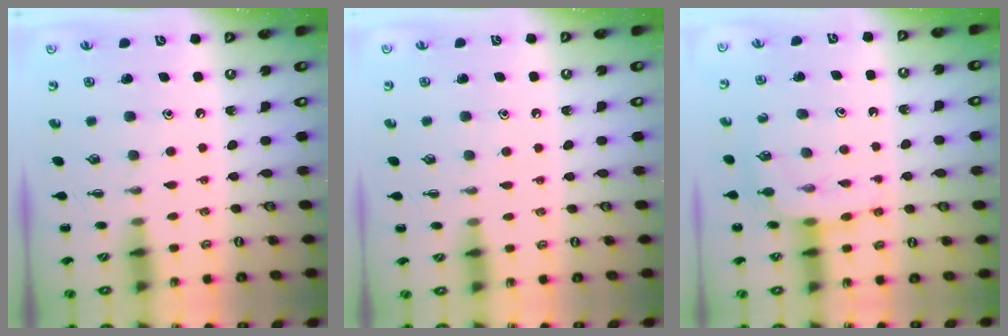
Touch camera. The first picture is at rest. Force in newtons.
{"total": 3.0, "press": 2.8, "slide": 1.1}
{"total": 8.4, "press": 8.4, "slide": 0.5}